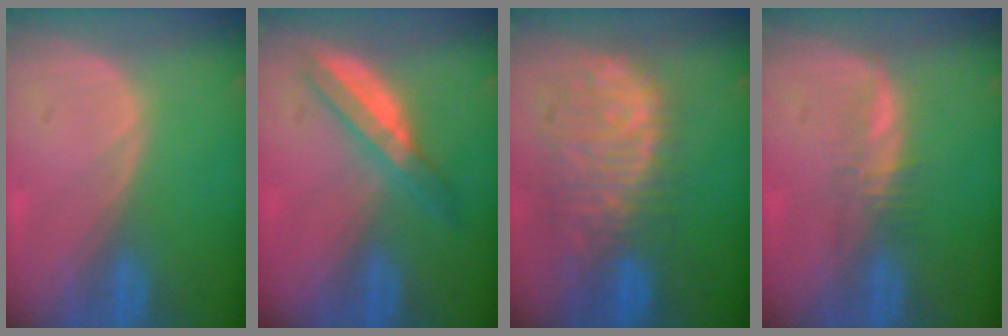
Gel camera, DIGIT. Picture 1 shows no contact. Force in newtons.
{"total": 5.0, "press": 4.9, "slide": 1.3}
{"total": 11.1, "press": 9.6, "slide": 5.6}
{"total": 2.3, "press": 2.2, "slide": 0.6}